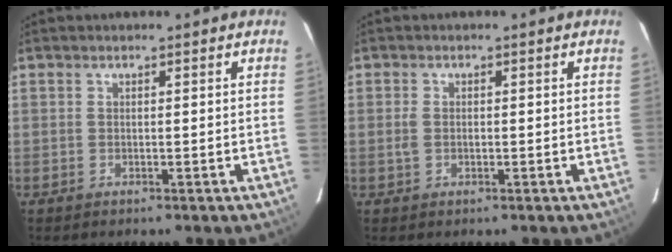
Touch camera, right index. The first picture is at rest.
{"total": 1.9, "force": [-0.2, 1.3, 1.4], "torque": [-0.031, 0.000, -0.002]}